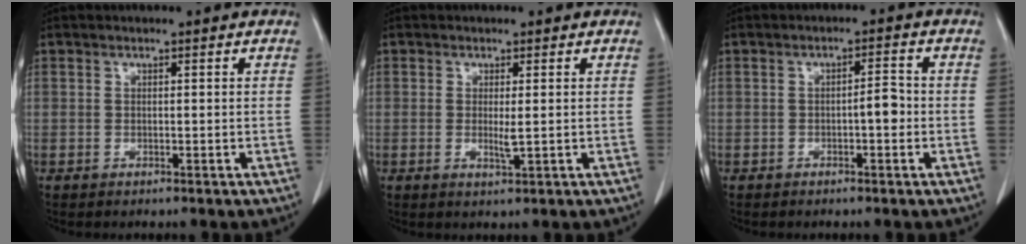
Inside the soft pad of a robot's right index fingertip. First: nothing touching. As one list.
[{"total": 2.1, "force": [0.0, 0.1, 2.1], "torque": [-0.041, -0.006, 0.002]}, {"total": 2.7, "force": [-0.6, 0.6, 2.5], "torque": [-0.034, 0.006, -0.011]}]